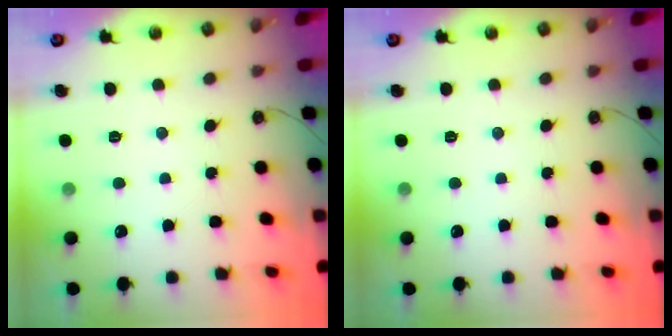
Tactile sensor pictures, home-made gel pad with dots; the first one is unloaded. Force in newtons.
{"total": 0.0}